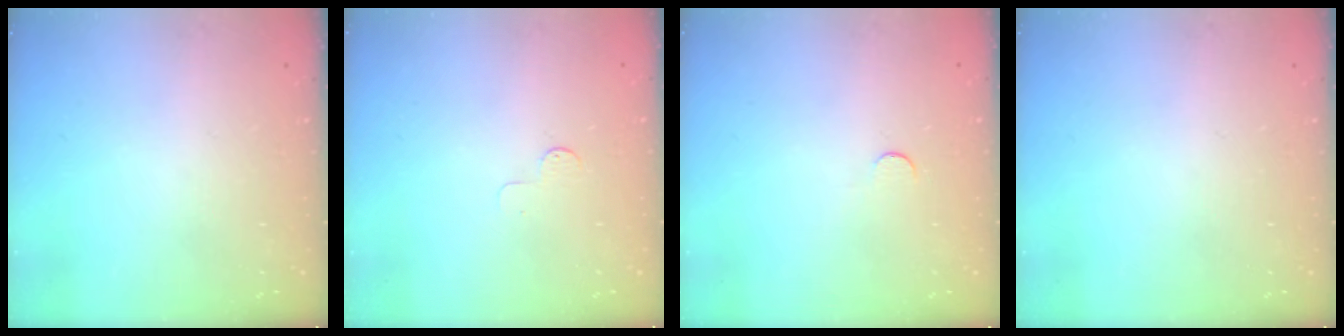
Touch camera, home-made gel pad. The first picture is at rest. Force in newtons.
{"total": 2.7, "press": 2.7, "slide": 0.2}
{"total": 3.3, "press": 3.3, "slide": 0.3}
{"total": 0.0}